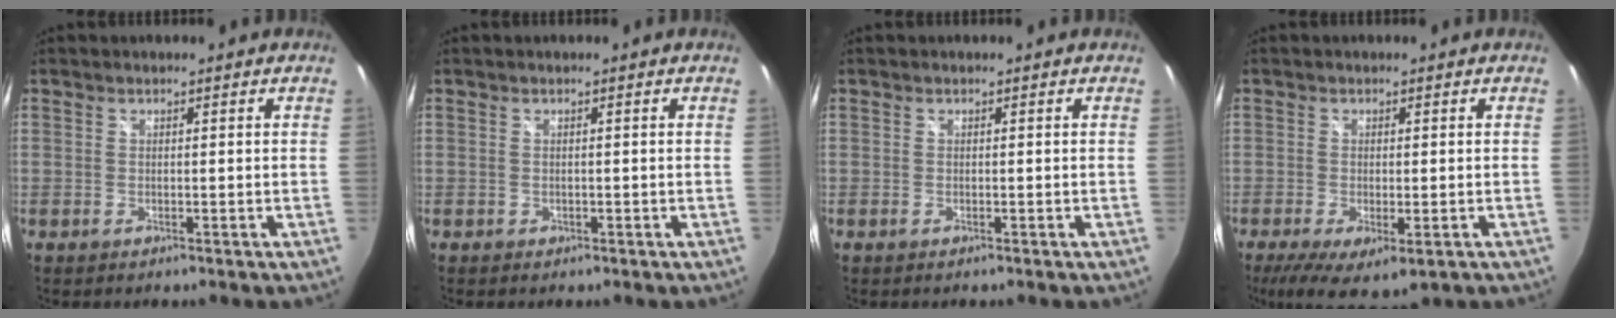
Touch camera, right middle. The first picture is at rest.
{"total": 0.5, "force": [-0.3, 0.5, 0.1], "torque": [0.000, -0.002, -0.003]}
{"total": 0.0}
{"total": 9.0, "force": [-4.4, 3.5, 7.0], "torque": [-0.136, -0.041, -0.064]}